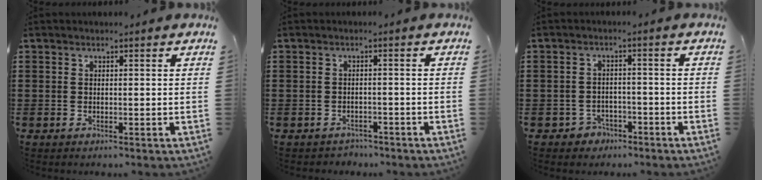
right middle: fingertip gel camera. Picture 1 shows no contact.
{"total": 1.4, "force": [-1.4, 0.4, -0.1], "torque": [-0.007, -0.002, -0.031]}
{"total": 2.4, "force": [-2.1, 1.1, 0.1], "torque": [-0.013, -0.001, -0.045]}